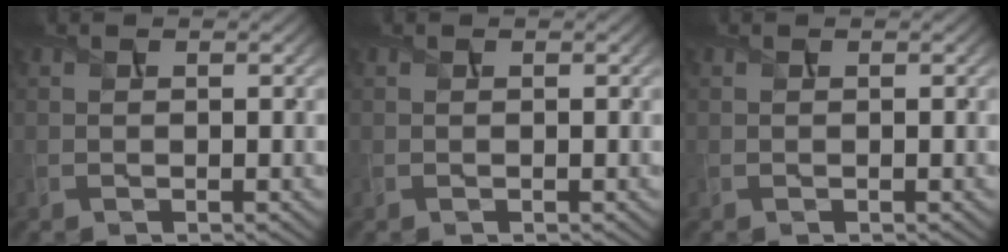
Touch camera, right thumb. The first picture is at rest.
{"total": 0.0}
{"total": 0.0}